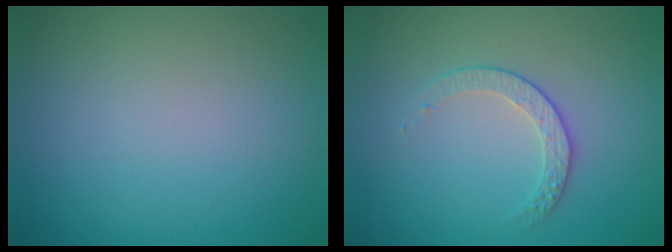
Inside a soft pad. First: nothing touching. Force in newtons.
{"total": 1.8, "press": 1.3, "slide": 1.3}